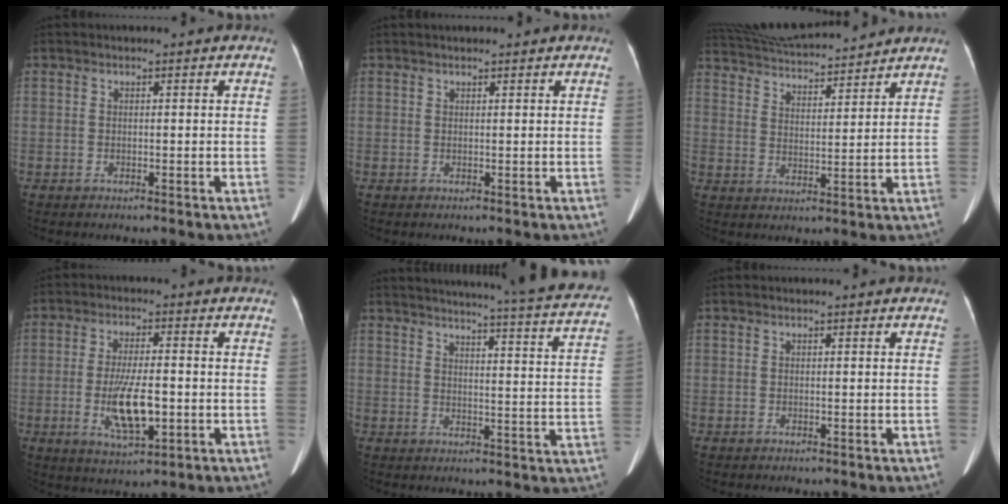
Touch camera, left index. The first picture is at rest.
{"total": 2.7, "force": [2.3, 0.5, 1.1], "torque": [-0.009, 0.030, 0.032]}
{"total": 17.2, "force": [16.2, 2.0, 5.3], "torque": [-0.100, 0.035, 0.255]}
{"total": 8.3, "force": [-1.7, 2.1, 7.8], "torque": [-0.148, -0.009, -0.028]}
{"total": 25.9, "force": [23.5, 0.7, 10.9], "torque": [-0.154, -0.066, 0.268]}
{"total": 0.0}